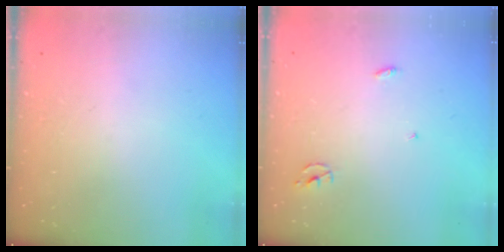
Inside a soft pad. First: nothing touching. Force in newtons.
{"total": 2.3, "press": 2.3, "slide": 0.2}